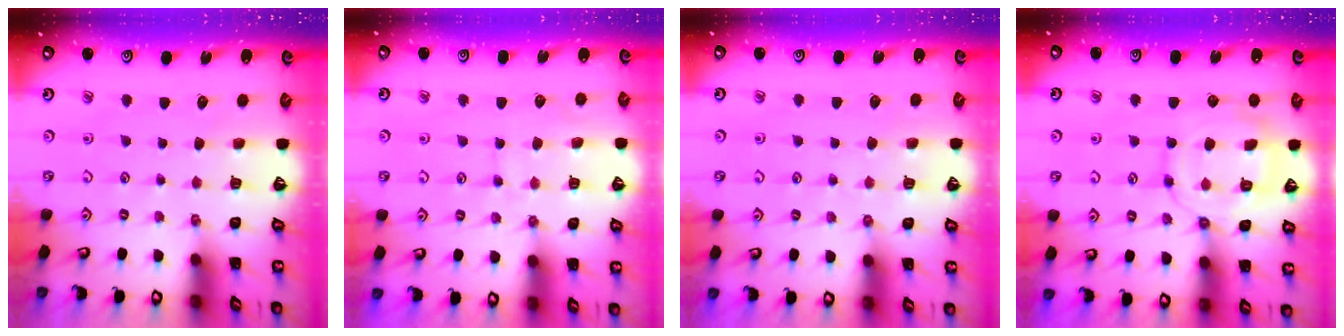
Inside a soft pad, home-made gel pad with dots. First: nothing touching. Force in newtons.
{"total": 7.7, "press": 7.6, "slide": 0.6}
{"total": 2.5, "press": 2.4, "slide": 0.4}
{"total": 11.6, "press": 11.5, "slide": 0.9}